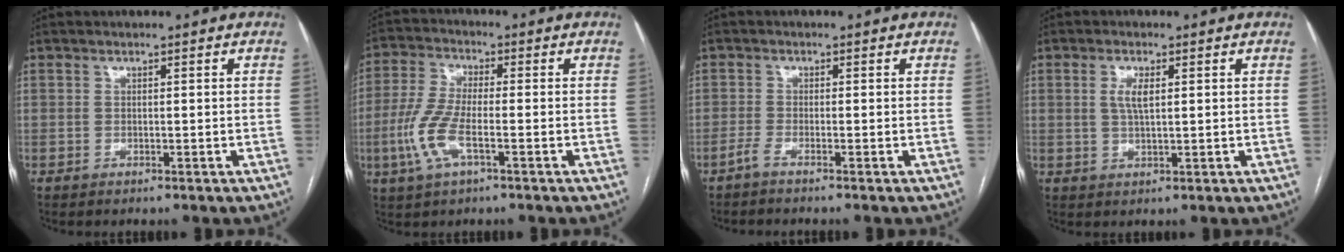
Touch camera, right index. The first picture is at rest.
{"total": 8.3, "force": [-2.7, 2.3, 7.5], "torque": [-0.177, -0.003, -0.056]}
{"total": 1.6, "force": [-1.3, -0.5, 0.8], "torque": [-0.017, 0.002, -0.029]}
{"total": 3.2, "force": [0.8, 0.8, 3.0], "torque": [-0.061, 0.000, 0.016]}